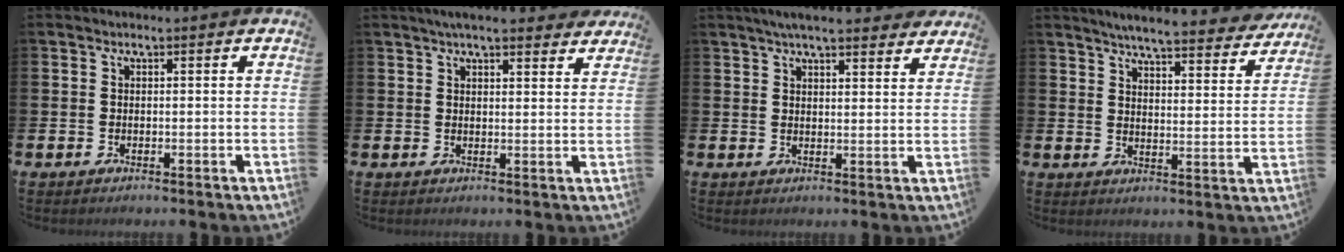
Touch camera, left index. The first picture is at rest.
{"total": 4.2, "force": [3.9, 0.6, 1.4], "torque": [-0.033, -0.011, 0.070]}
{"total": 5.0, "force": [4.7, 0.6, 1.8], "torque": [-0.035, -0.016, 0.083]}
{"total": 5.9, "force": [5.6, 0.2, 1.7], "torque": [-0.042, -0.038, 0.093]}